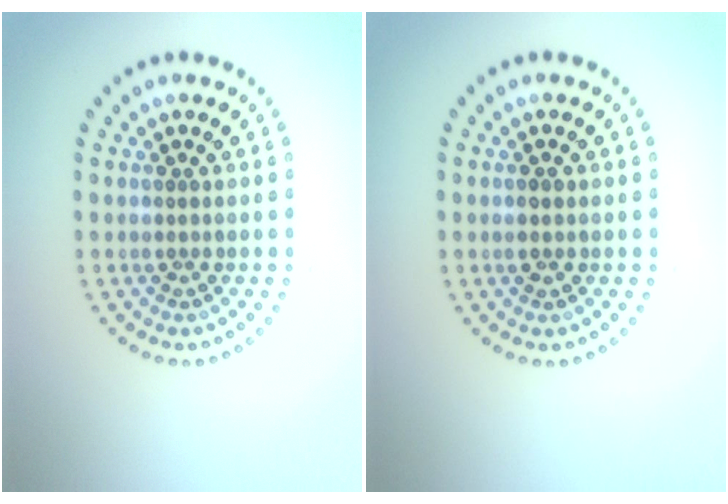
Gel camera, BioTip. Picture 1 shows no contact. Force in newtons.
{"total": 1.3, "press": 1.3, "slide": 0.1}